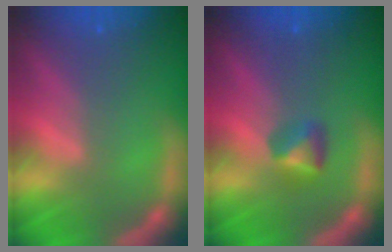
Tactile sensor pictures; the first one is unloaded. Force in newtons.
{"total": 1.9}